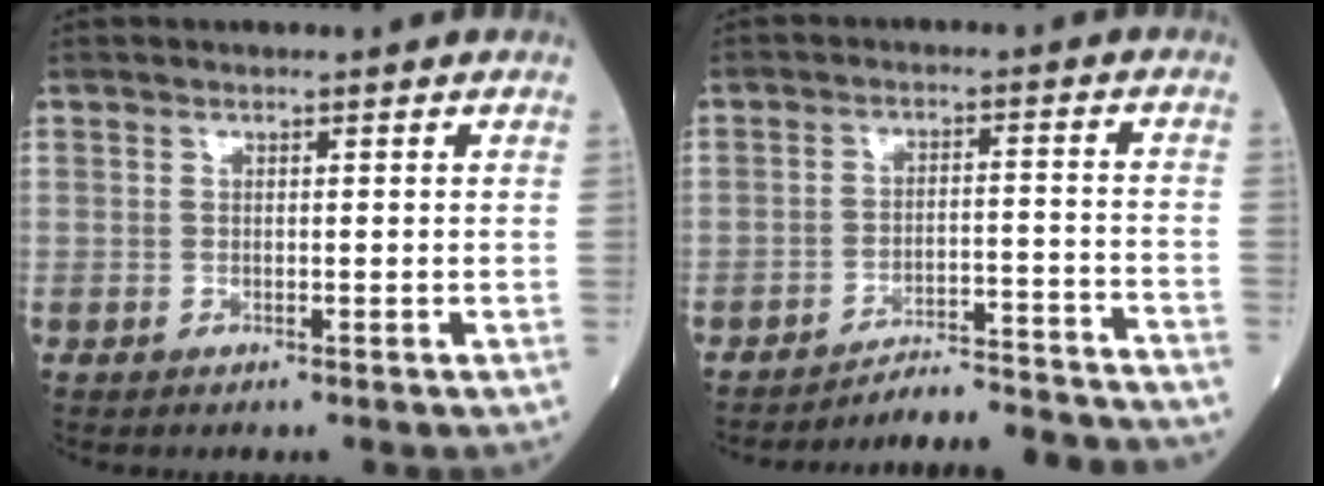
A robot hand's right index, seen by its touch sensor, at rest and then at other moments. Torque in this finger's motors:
{"motor_torque": [0.09, -0.21, 0.11, 0.05]}